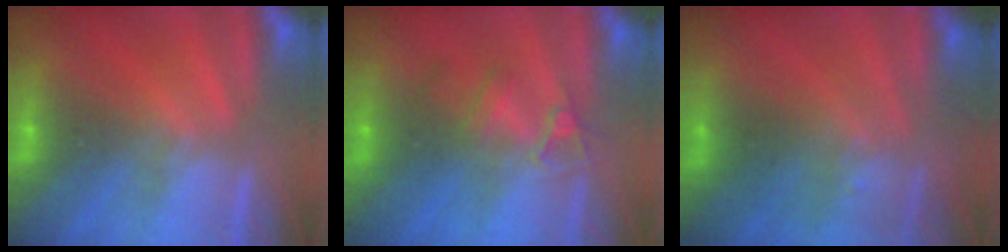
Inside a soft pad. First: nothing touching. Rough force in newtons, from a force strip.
{"total": 2.4}
{"total": 2.7}